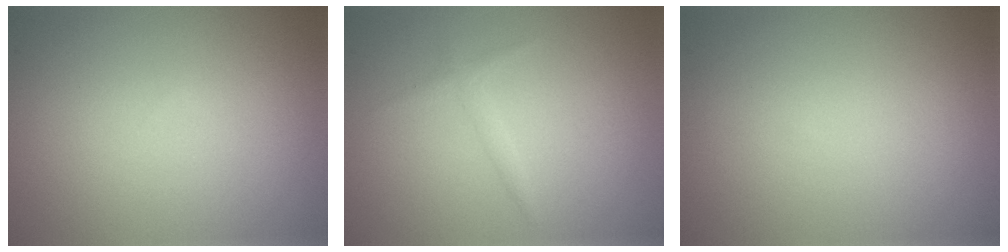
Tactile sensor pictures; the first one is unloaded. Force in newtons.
{"total": 1.0, "press": 1.0, "slide": 0.1}
{"total": 0.0}